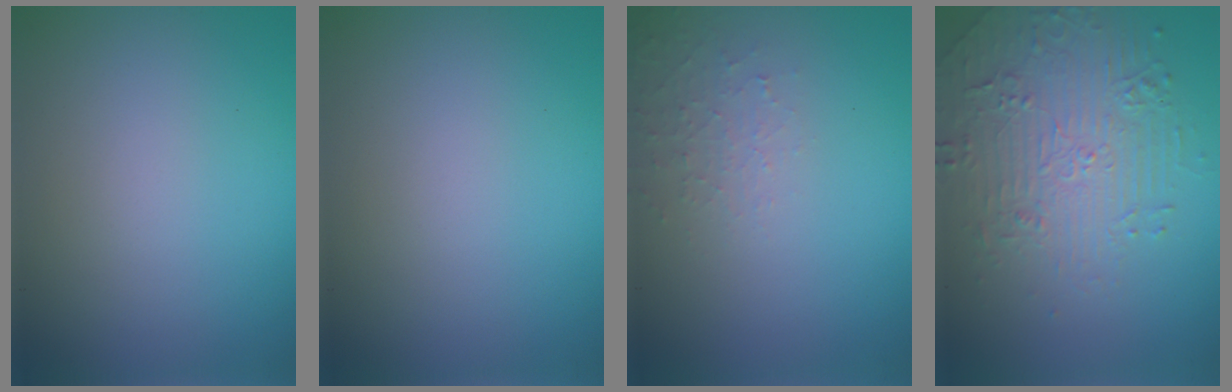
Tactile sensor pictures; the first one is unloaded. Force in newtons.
{"total": 0.0}
{"total": 1.8, "press": 1.8, "slide": 0.4}
{"total": 4.9, "press": 3.9, "slide": 3.0}